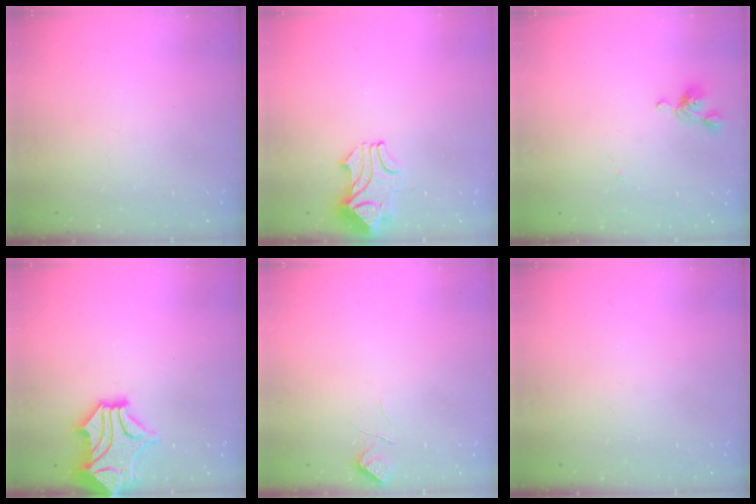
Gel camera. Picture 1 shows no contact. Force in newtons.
{"total": 2.2, "press": 2.0, "slide": 0.8}
{"total": 5.4, "press": 5.4, "slide": 0.5}
{"total": 4.9, "press": 4.6, "slide": 1.8}
{"total": 1.0, "press": 0.7, "slide": 0.6}
{"total": 0.0}